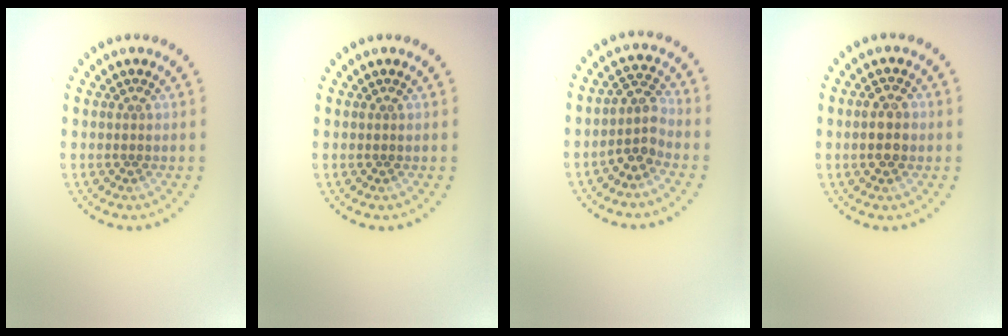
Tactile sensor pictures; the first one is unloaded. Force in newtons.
{"total": 0.0}
{"total": 2.6, "press": 2.0, "slide": 1.6}
{"total": 2.1, "press": 2.1, "slide": 0.2}